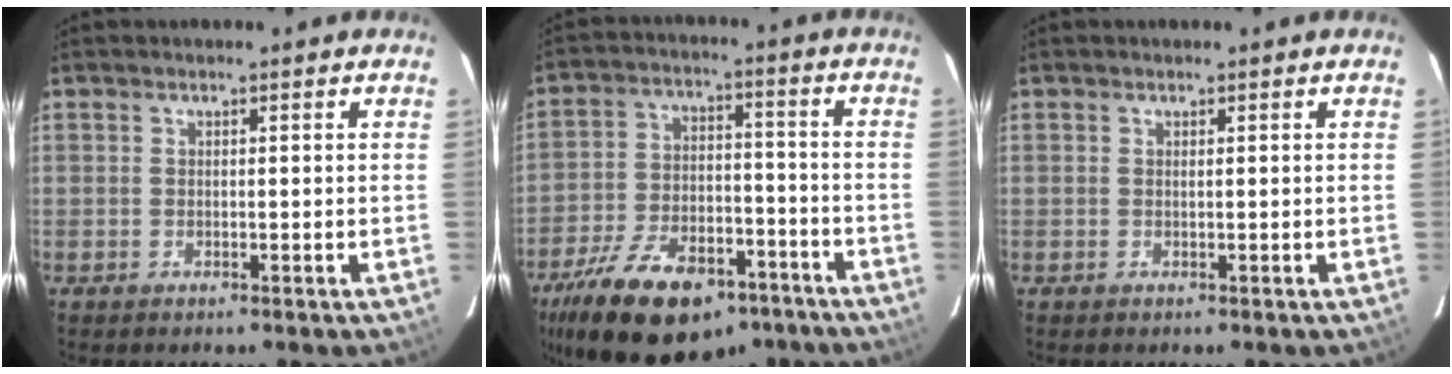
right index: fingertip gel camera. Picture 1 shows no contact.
{"total": 23.3, "force": [-15.7, 11.2, 13.1], "torque": [-0.257, -0.009, -0.237]}
{"total": 0.0}